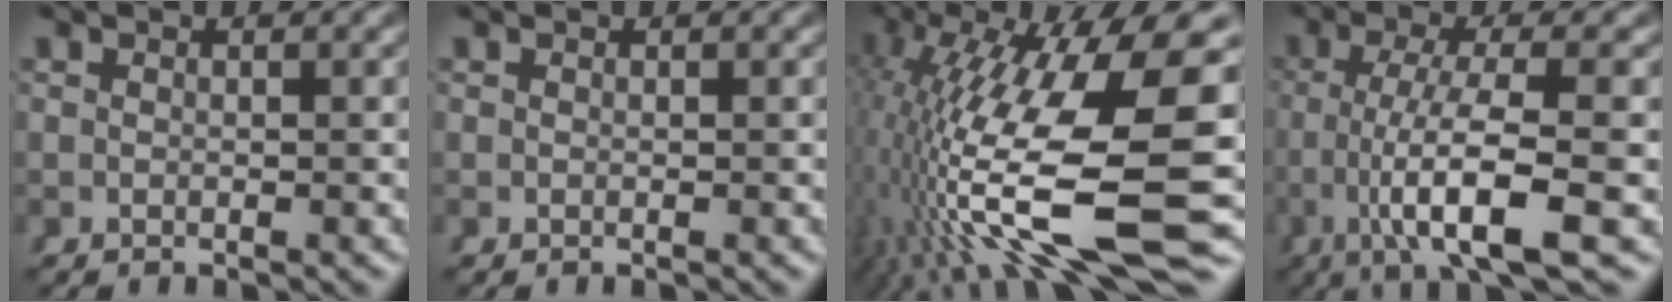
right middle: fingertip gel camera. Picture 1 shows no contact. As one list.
[{"total": 0.0}, {"total": 16.9, "force": [-4.1, 6.7, 14.9], "torque": [-0.238, -0.040, -0.034]}, {"total": 7.5, "force": [-2.4, 1.4, 6.9], "torque": [-0.124, -0.020, -0.027]}]